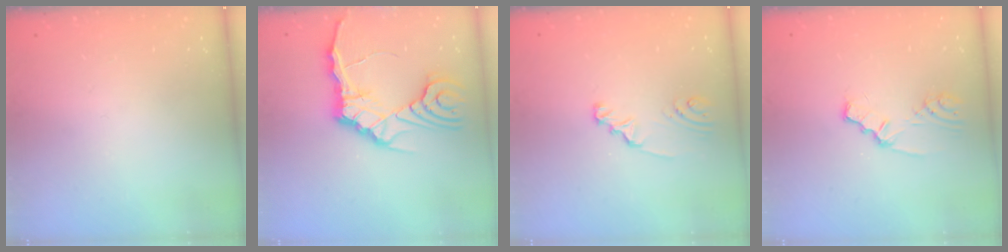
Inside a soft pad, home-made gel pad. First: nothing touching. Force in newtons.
{"total": 15.1, "press": 15.0, "slide": 1.8}
{"total": 2.3, "press": 2.3, "slide": 0.1}
{"total": 2.4, "press": 2.4, "slide": 0.2}